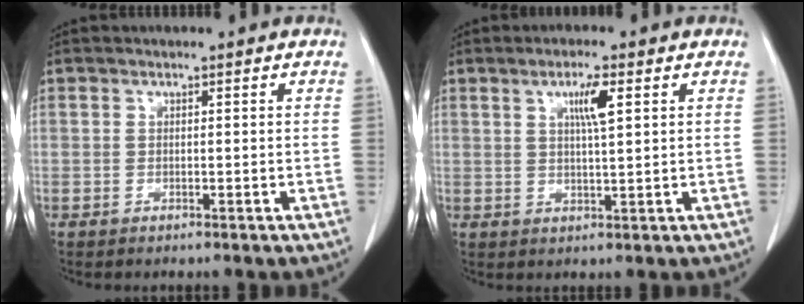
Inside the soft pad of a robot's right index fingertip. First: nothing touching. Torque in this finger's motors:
{"motor_torque": [0.37, 0.02, 0.10, 0.06]}